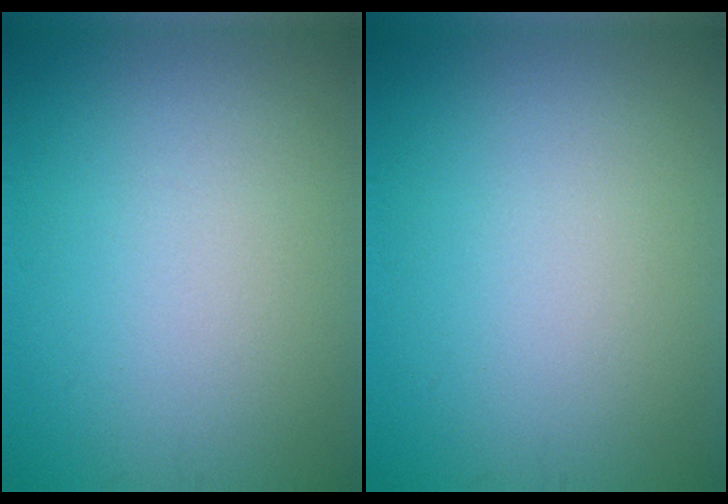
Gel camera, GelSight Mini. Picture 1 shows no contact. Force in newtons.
{"total": 0.0}